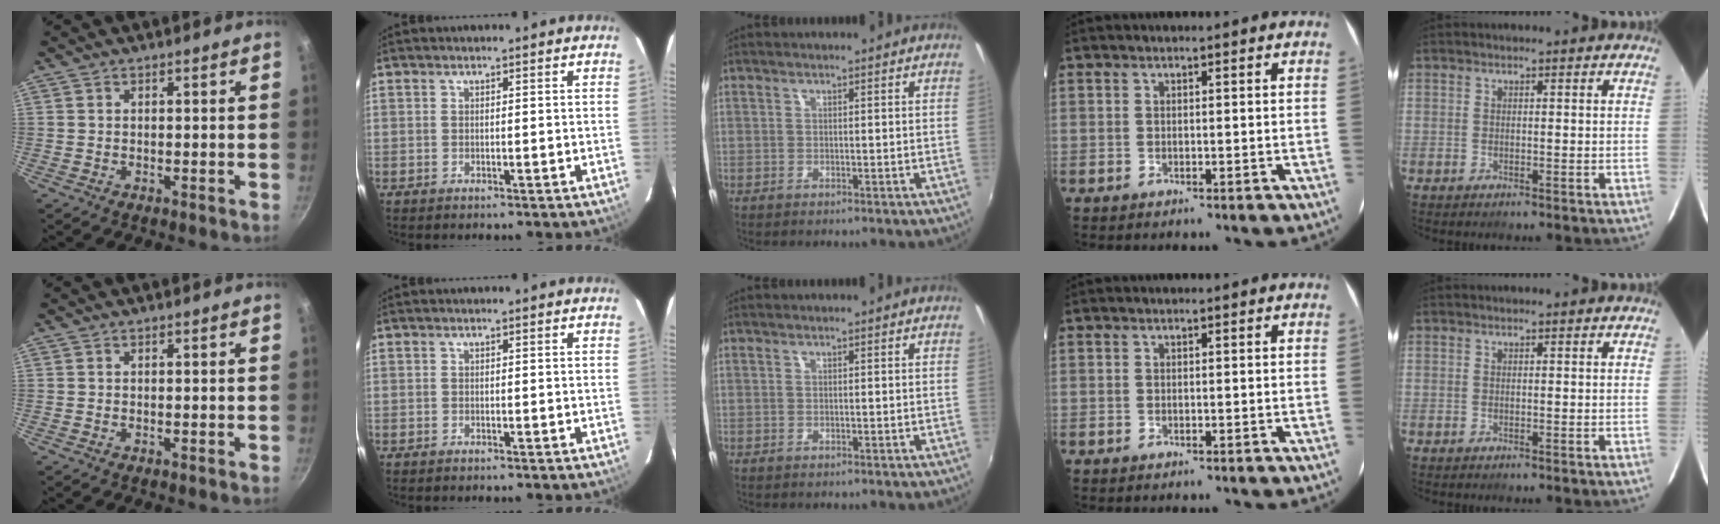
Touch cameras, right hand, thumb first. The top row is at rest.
{}